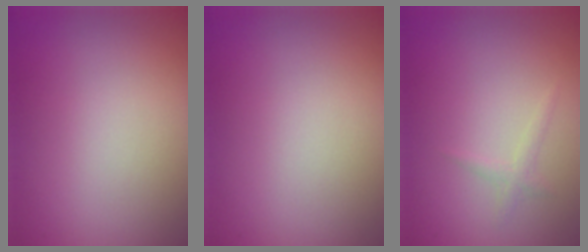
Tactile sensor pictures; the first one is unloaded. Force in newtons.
{"total": 0.0}
{"total": 0.8, "press": 0.8, "slide": 0.1}